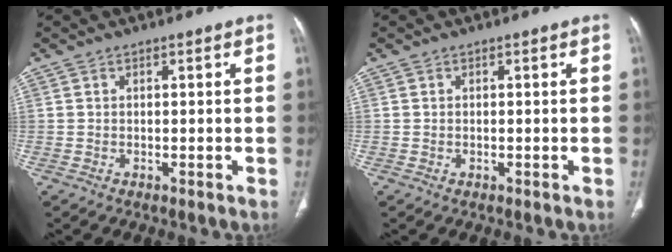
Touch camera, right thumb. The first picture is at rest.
{"total": 0.0}